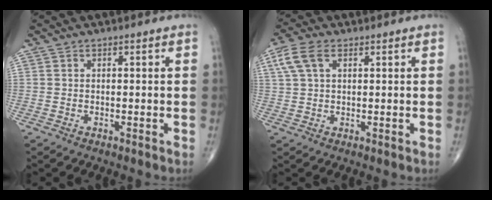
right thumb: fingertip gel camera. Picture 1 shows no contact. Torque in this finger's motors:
{"motor_torque": [0.04, 0.06, 0.56, 0.42, 0.05]}